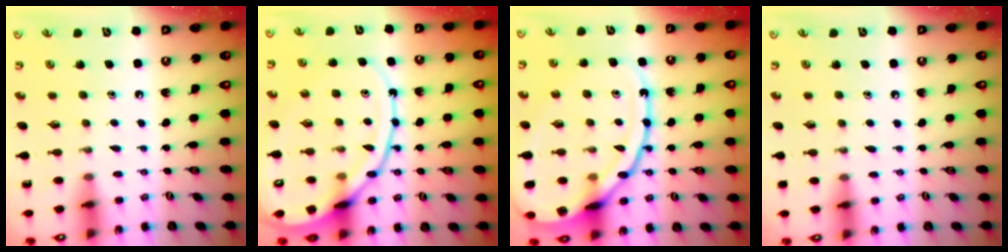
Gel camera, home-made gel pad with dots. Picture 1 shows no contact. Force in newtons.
{"total": 16.8, "press": 16.8, "slide": 1.5}
{"total": 20.0, "press": 20.0, "slide": 1.8}
{"total": 3.8, "press": 3.7, "slide": 0.6}